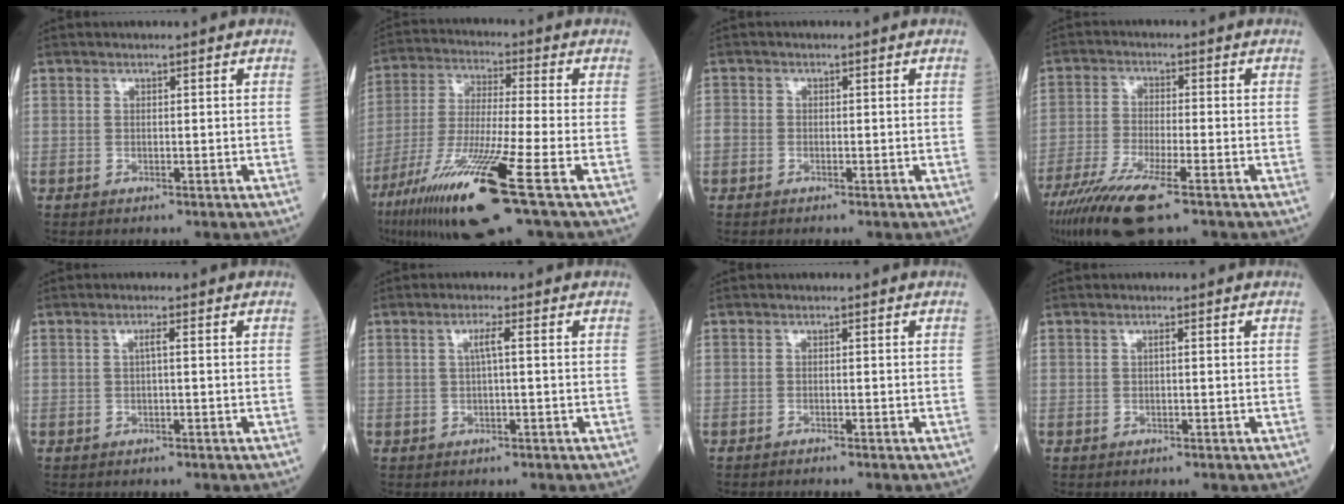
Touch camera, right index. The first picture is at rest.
{"total": 17.5, "force": [-8.9, 0.0, 15.1], "torque": [-0.299, -0.051, -0.165]}
{"total": 1.8, "force": [-0.5, 1.6, 0.6], "torque": [-0.013, 0.006, -0.013]}
{"total": 11.7, "force": [-7.7, 1.6, 8.6], "torque": [-0.162, -0.032, -0.135]}
{"total": 1.1, "force": [0.1, 0.0, 1.1], "torque": [-0.021, 0.002, 0.001]}
{"total": 2.1, "force": [0.3, -0.1, 2.0], "torque": [-0.039, 0.003, 0.005]}
{"total": 1.2, "force": [-1.1, -0.1, 0.4], "torque": [-0.006, 0.002, -0.015]}
{"total": 0.5, "force": [0.1, 0.0, 0.5], "torque": [-0.012, 0.001, 0.001]}